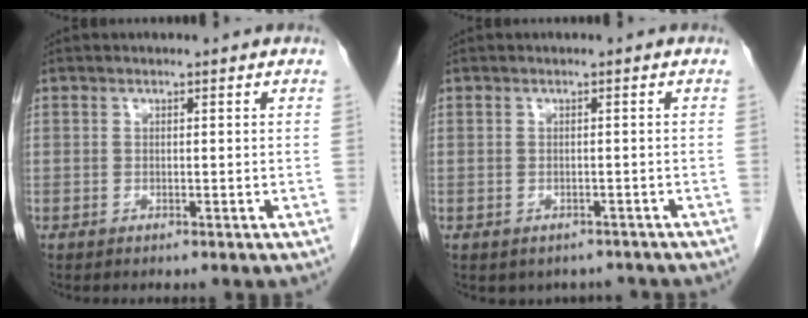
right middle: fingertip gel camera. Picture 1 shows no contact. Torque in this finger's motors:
{"motor_torque": [0.02, -0.02, 0.00, 0.00]}